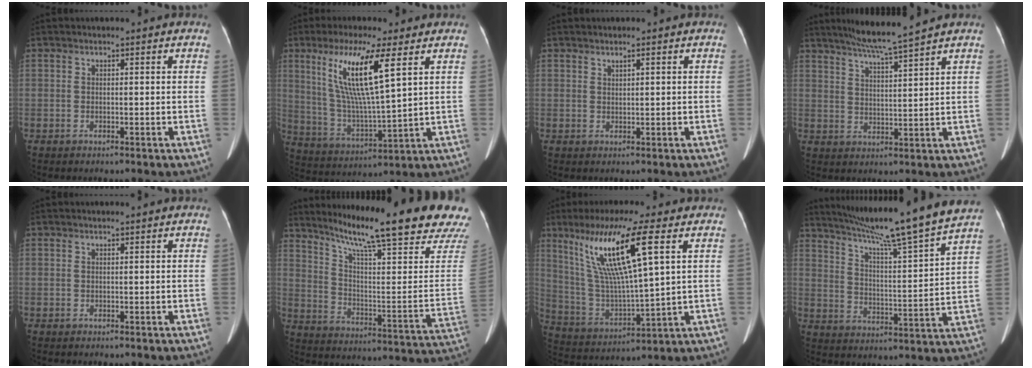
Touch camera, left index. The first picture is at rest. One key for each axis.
{"total": 13.2, "fx": 5.5, "fy": 0.8, "fz": 11.9, "tx": -0.249, "ty": -0.005, "tz": 0.107}
{"total": 0.8, "fx": 0.5, "fy": 0.1, "fz": 0.5, "tx": -0.010, "ty": 0.002, "tz": 0.010}
{"total": 7.7, "fx": 6.6, "fy": -1.4, "fz": 3.7, "tx": -0.066, "ty": -0.001, "tz": 0.115}
{"total": 0.5, "fx": 0.5, "fy": -0.1, "fz": 0.2, "tx": -0.007, "ty": 0.003, "tz": 0.011}
{"total": 25.0, "fx": 20.1, "fy": -0.3, "fz": 14.9, "tx": -0.236, "ty": -0.072, "tz": 0.273}
{"total": 15.8, "fx": 7.1, "fy": 0.8, "fz": 14.1, "tx": -0.285, "ty": 0.001, "tz": 0.134}
{"total": 20.2, "fx": 17.5, "fy": -2.2, "fz": 9.9, "tx": -0.166, "ty": -0.033, "tz": 0.248}